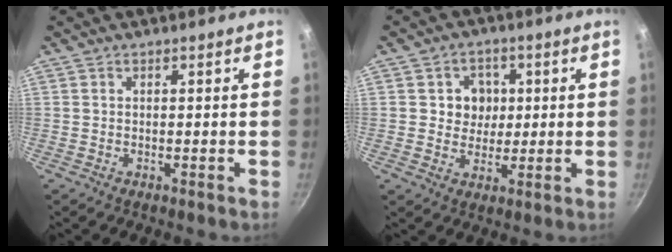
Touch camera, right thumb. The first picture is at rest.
{"total": 6.1, "force": [1.0, 5.6, 2.1], "torque": [0.005, -0.004, 0.012]}